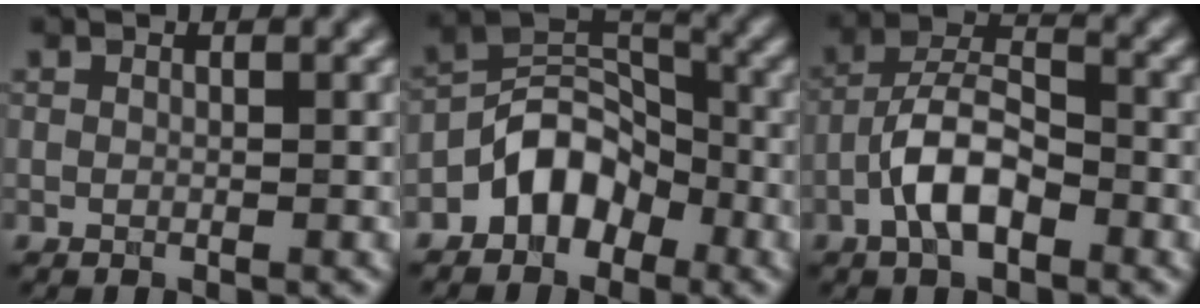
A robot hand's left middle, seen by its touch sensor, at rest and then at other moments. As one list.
[{"total": 5.2, "force": [-3.0, 3.3, 2.6], "torque": [-0.028, 0.014, -0.063]}, {"total": 5.3, "force": [-2.6, 2.3, 4.0], "torque": [-0.068, 0.016, -0.054]}]